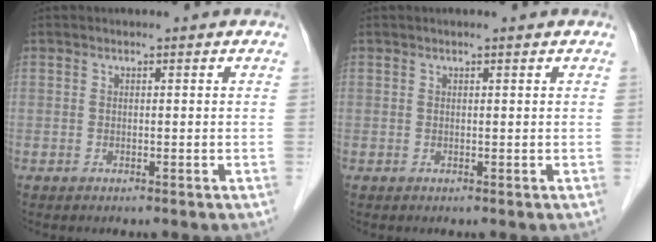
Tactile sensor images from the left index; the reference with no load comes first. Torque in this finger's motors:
{"motor_torque": [0.19, -0.20, 0.05, 0.01]}